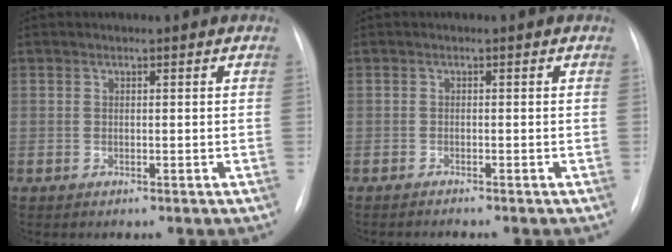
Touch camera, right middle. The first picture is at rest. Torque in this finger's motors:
{"motor_torque": [0.58, -0.63, 0.05, 0.01]}